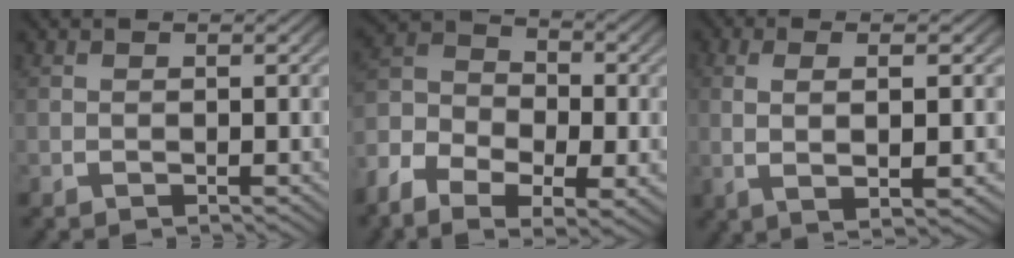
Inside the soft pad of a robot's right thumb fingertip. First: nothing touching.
{"total": 8.1, "force": [-1.2, 5.8, 5.5], "torque": [-0.109, -0.023, -0.024]}
{"total": 5.7, "force": [0.3, 1.9, 5.4], "torque": [-0.107, -0.003, 0.015]}